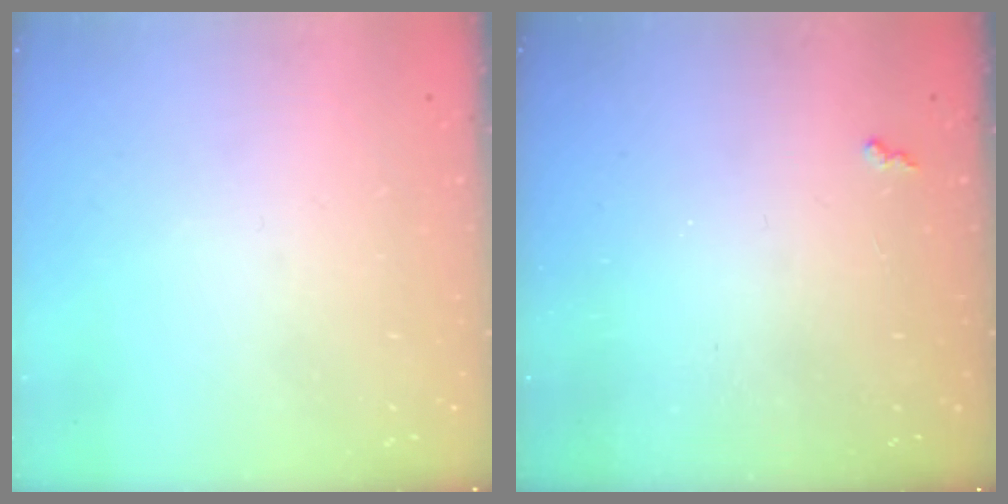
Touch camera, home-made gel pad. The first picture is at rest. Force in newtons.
{"total": 1.9, "press": 1.9, "slide": 0.5}